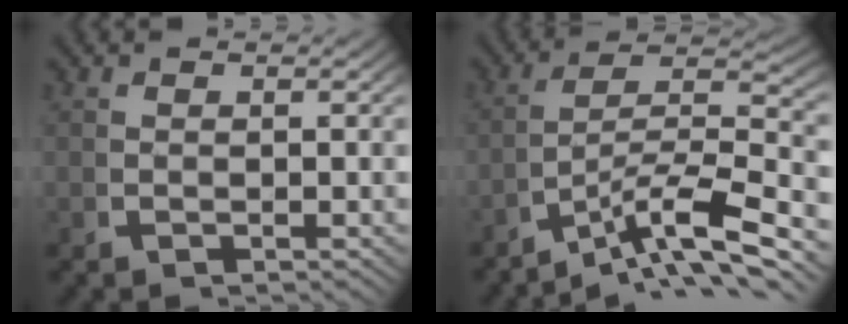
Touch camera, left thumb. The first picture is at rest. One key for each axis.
{"total": 8.9, "fx": -3.3, "fy": 5.0, "fz": 6.6, "tx": -0.113, "ty": -0.026, "tz": -0.044}